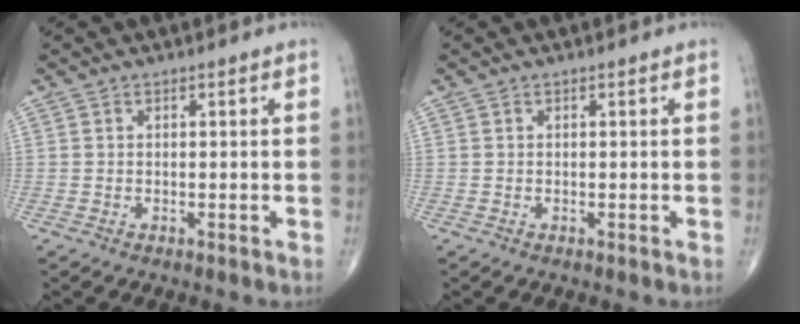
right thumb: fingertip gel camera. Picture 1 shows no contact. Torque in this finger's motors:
{"motor_torque": [0.00, 0.00, -0.01, 0.04, 0.00]}